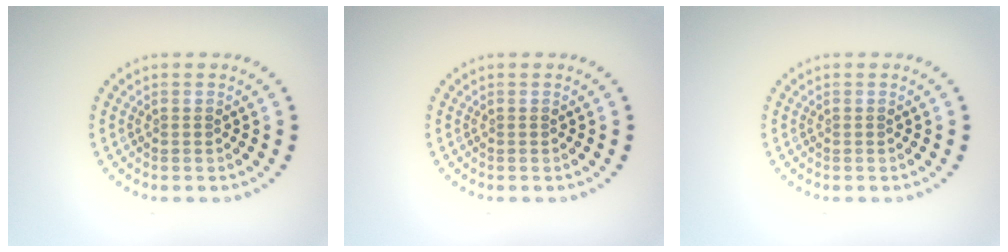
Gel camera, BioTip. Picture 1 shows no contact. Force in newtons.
{"total": 0.0}
{"total": 0.0}